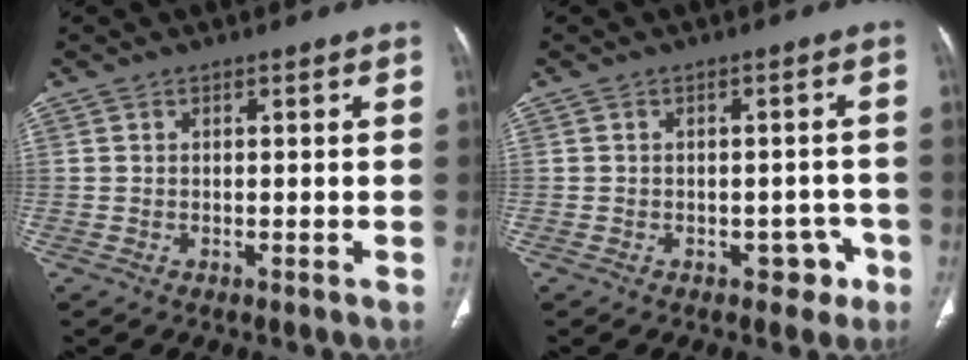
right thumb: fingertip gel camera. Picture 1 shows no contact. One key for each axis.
{"total": 3.9, "fx": -2.0, "fy": 2.8, "fz": 1.8, "tx": 0.003, "ty": 0.020, "tz": -0.021}